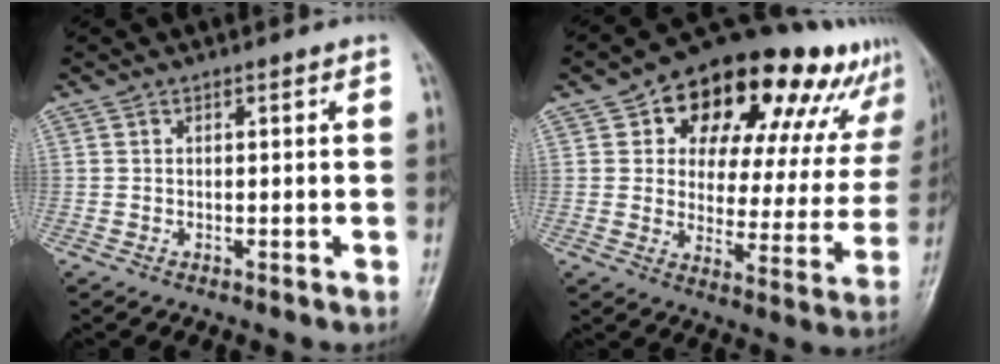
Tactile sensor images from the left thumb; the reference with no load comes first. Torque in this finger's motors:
{"motor_torque": [0.71, 0.77, 1.48, -1.28, 0.13]}